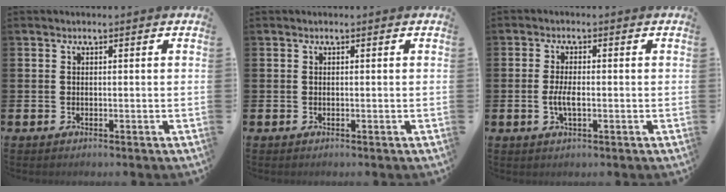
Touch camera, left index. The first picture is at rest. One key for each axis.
{"total": 0.0}
{"total": 3.0, "fx": -0.5, "fy": 1.1, "fz": 2.8, "tx": -0.034, "ty": -0.005, "tz": -0.012}